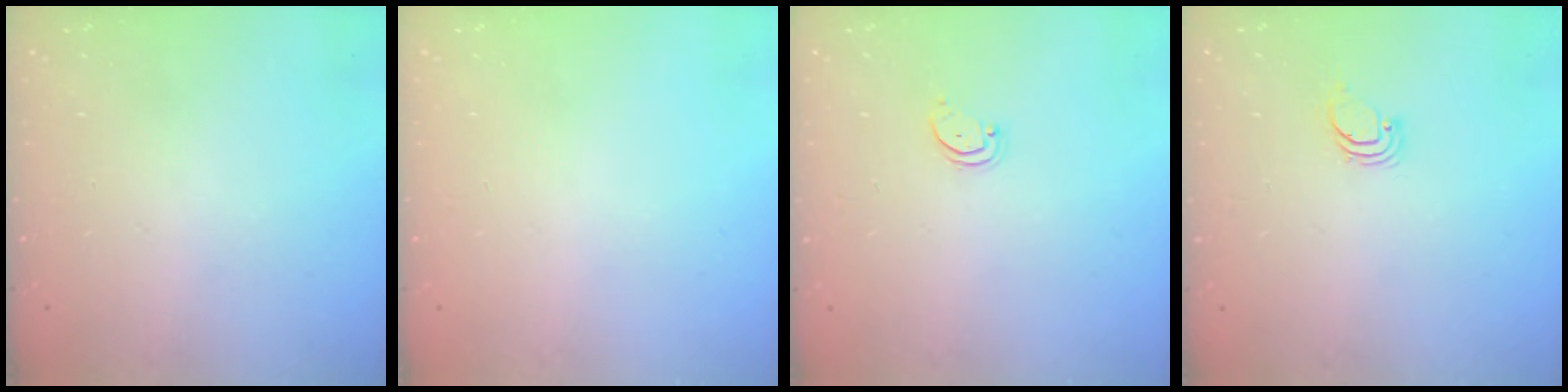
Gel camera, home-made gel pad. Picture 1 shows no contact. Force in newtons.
{"total": 0.0}
{"total": 1.5, "press": 1.5, "slide": 0.1}
{"total": 0.9, "press": 0.9, "slide": 0.0}